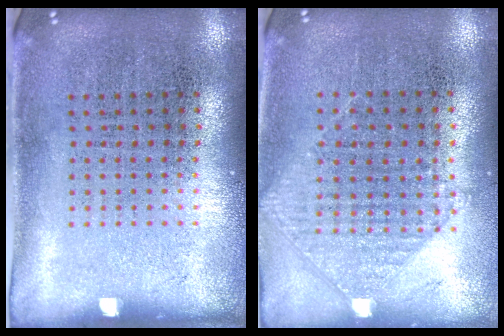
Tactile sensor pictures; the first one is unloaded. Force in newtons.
{"total": 0.9, "press": 0.9, "slide": 0.3}